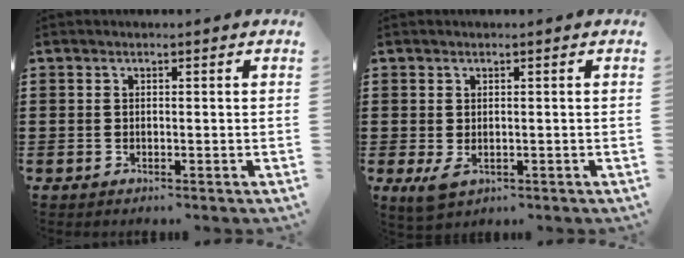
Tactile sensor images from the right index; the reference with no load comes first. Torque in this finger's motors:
{"motor_torque": [-0.04, 1.05, 0.04, 0.01]}